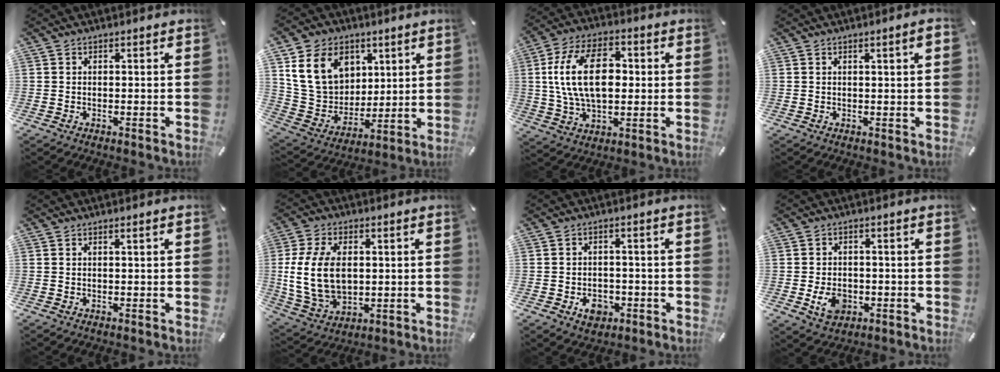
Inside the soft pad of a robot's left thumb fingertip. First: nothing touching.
{"total": 16.2, "force": [6.2, 13.1, 7.3], "torque": [-0.147, -0.013, 0.125]}
{"total": 16.7, "force": [1.8, 10.5, 12.9], "torque": [-0.269, 0.009, 0.025]}
{"total": 2.2, "force": [0.7, 0.2, 2.0], "torque": [-0.036, 0.001, 0.011]}
{"total": 0.8, "force": [0.4, 0.0, 0.7], "torque": [-0.012, 0.001, 0.006]}
{"total": 14.7, "force": [1.1, 10.2, 10.5], "torque": [-0.228, 0.002, 0.020]}
{"total": 5.6, "force": [-2.2, 4.4, 2.6], "torque": [-0.046, 0.007, -0.040]}
{"total": 6.4, "force": [-1.7, 5.0, 3.6], "torque": [-0.063, 0.000, -0.032]}